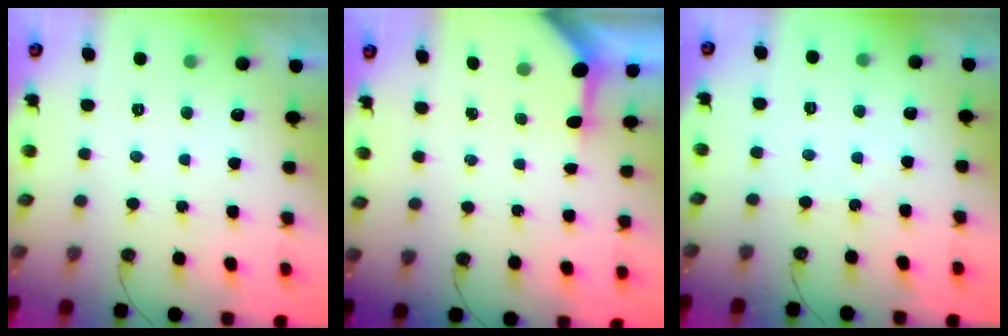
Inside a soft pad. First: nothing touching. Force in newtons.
{"total": 3.3, "press": 3.3, "slide": 0.3}
{"total": 2.3, "press": 2.3, "slide": 0.4}